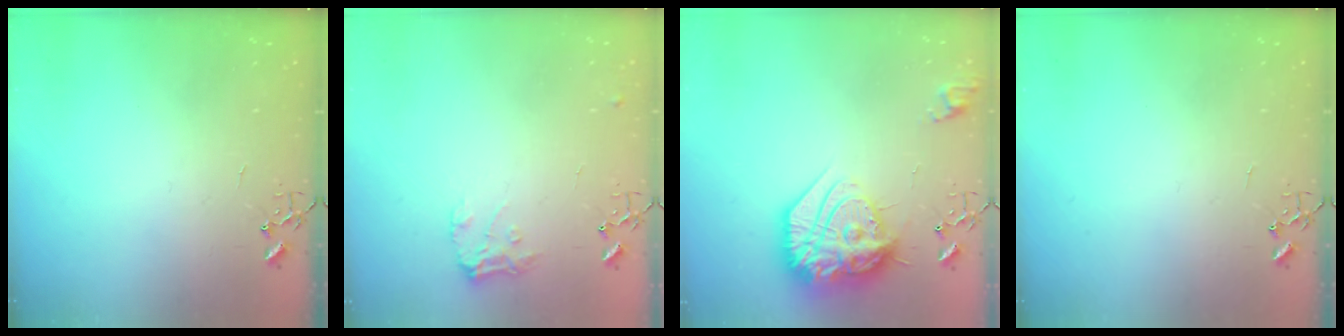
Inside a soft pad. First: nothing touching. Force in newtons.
{"total": 9.1, "press": 9.1, "slide": 0.4}
{"total": 28.2, "press": 28.0, "slide": 2.8}
{"total": 0.0}